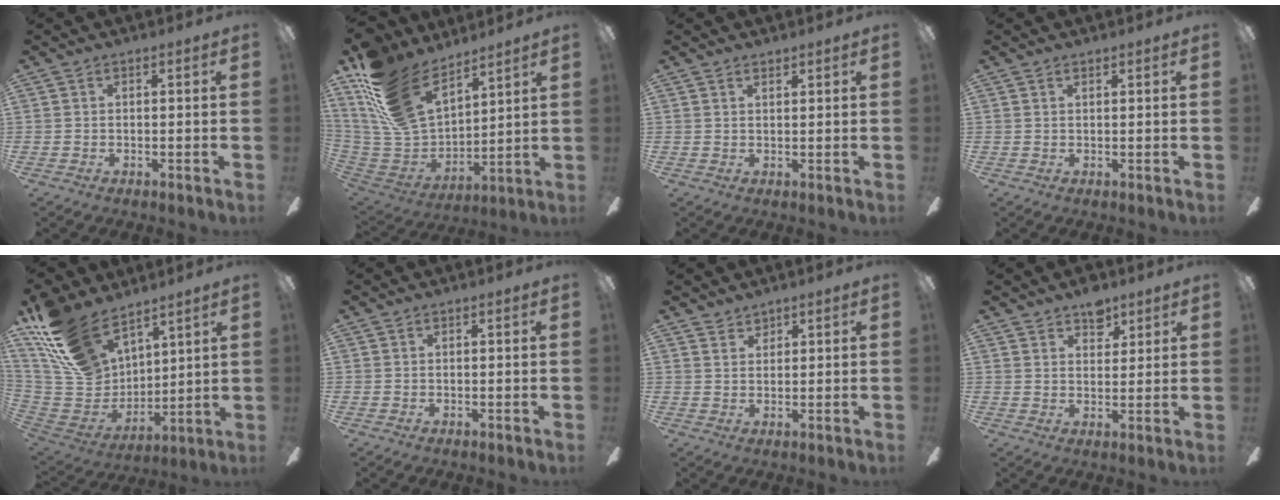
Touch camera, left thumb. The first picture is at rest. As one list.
[{"total": 20.8, "force": [13.6, 11.0, 11.3], "torque": [-0.263, -0.084, 0.250]}, {"total": 1.2, "force": [1.1, 0.3, 0.0], "torque": [-0.002, -0.003, 0.023]}, {"total": 0.7, "force": [0.7, 0.2, 0.0], "torque": [0.000, -0.001, 0.013]}, {"total": 19.8, "force": [13.6, 11.0, 9.3], "torque": [-0.205, -0.070, 0.261]}, {"total": 0.0}, {"total": 2.2, "force": [2.0, 0.9, -0.3], "torque": [0.003, -0.011, 0.040]}, {"total": 5.9, "force": [4.3, 3.4, 2.0], "torque": [-0.013, -0.023, 0.074]}]